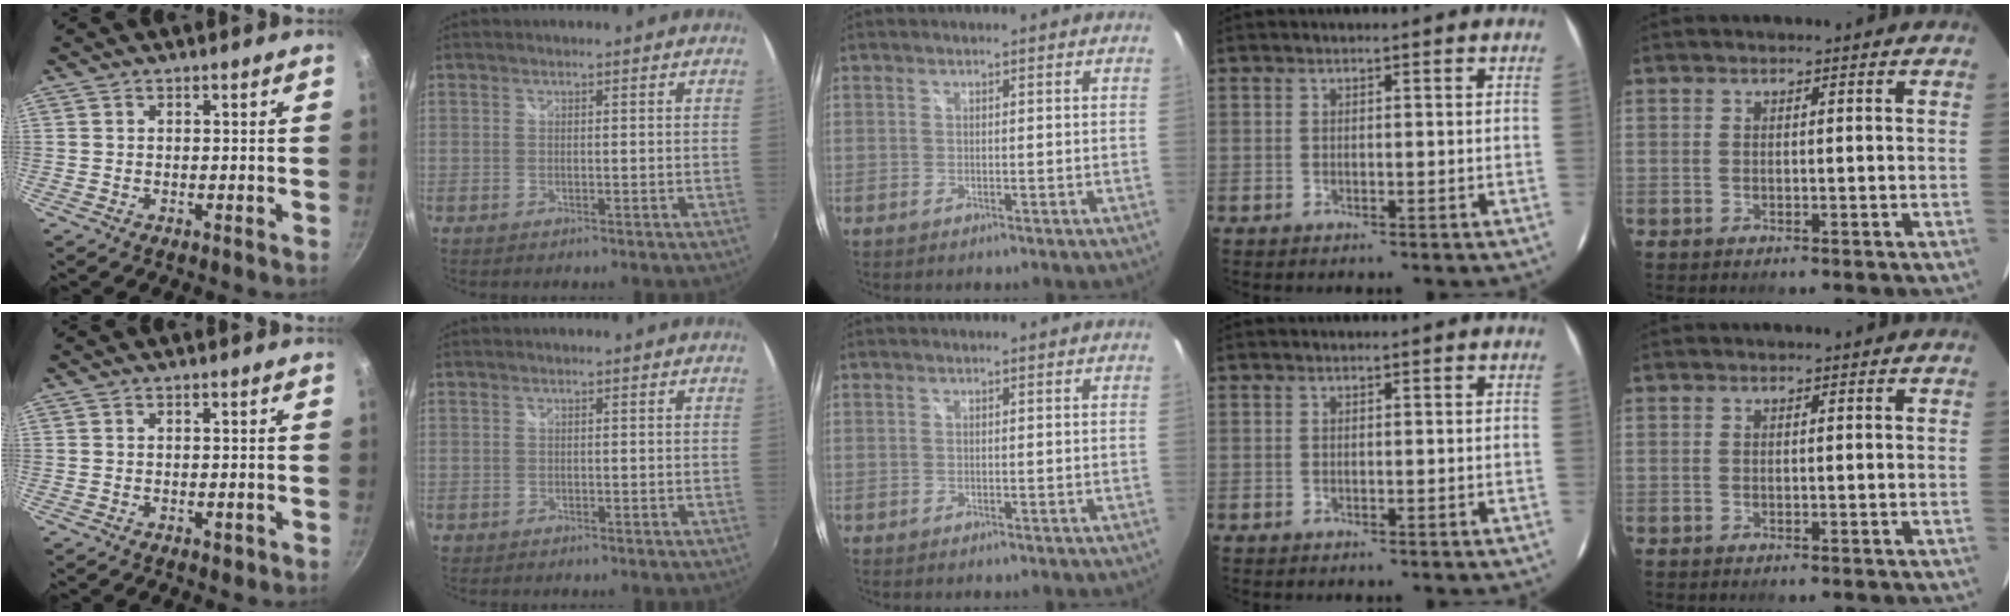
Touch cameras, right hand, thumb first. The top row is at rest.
{"thumb": {"total": 1.1, "force": [-0.5, 0.6, 0.8], "torque": [-0.009, 0.001, -0.006]}, "index": {"total": 0.6, "force": [-0.2, 0.6, 0.0], "torque": [-0.001, 0.000, -0.002]}}